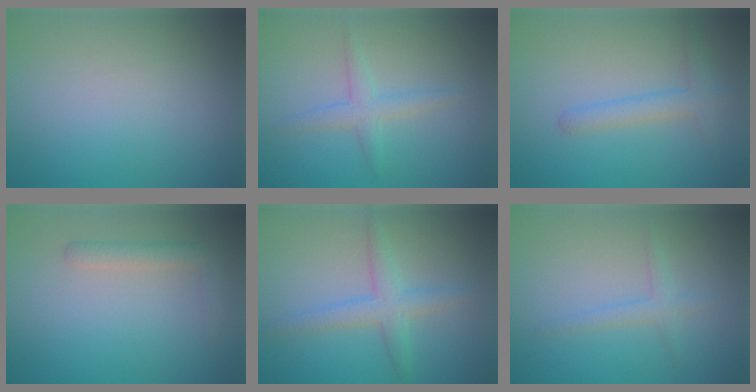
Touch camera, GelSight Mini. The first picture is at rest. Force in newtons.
{"total": 2.2, "press": 2.2, "slide": 0.1}
{"total": 2.1, "press": 2.1, "slide": 0.1}
{"total": 1.9, "press": 1.9, "slide": 0.1}
{"total": 2.9, "press": 2.9, "slide": 0.0}
{"total": 1.4, "press": 1.4, "slide": 0.1}